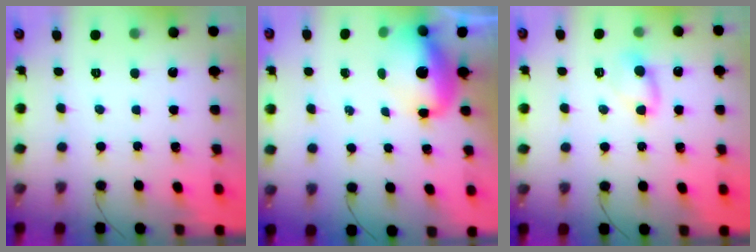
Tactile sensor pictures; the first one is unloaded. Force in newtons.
{"total": 11.0, "press": 10.7, "slide": 2.5}
{"total": 5.0, "press": 4.8, "slide": 1.4}